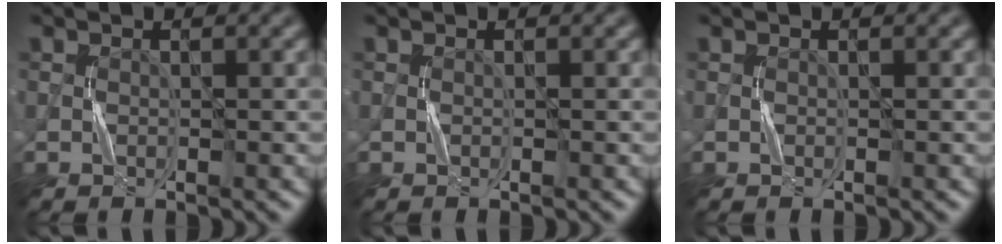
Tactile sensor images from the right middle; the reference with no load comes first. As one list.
[{"total": 0.0}, {"total": 0.0}]